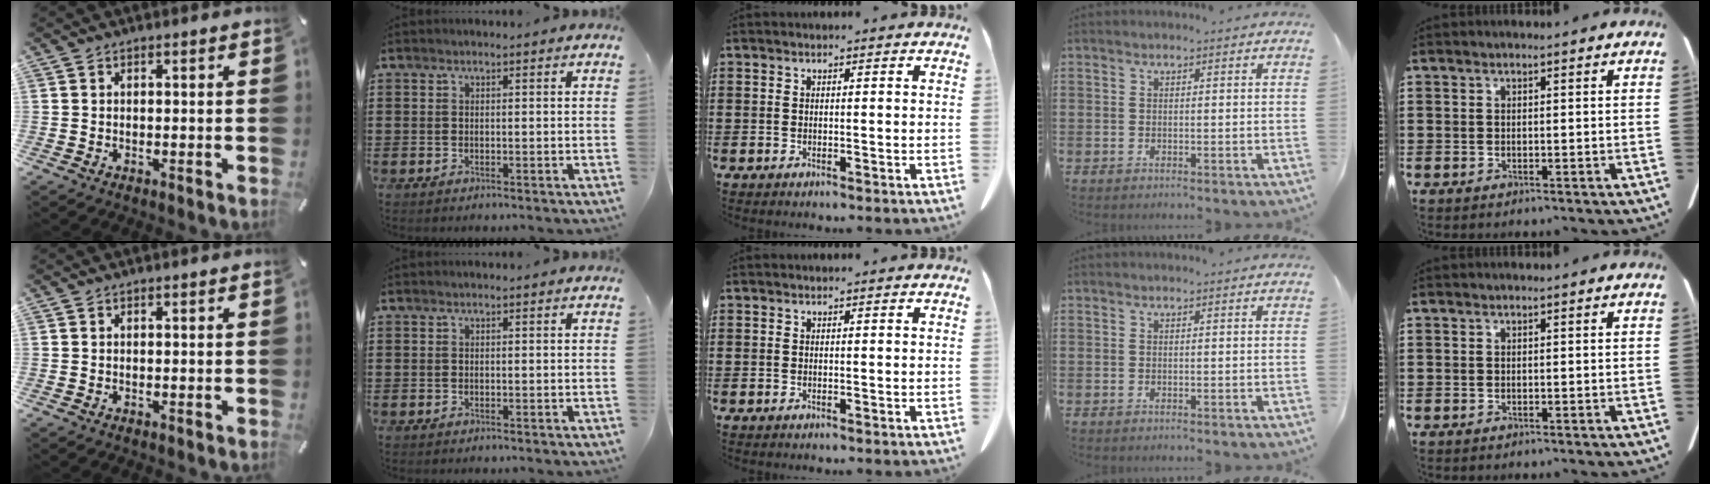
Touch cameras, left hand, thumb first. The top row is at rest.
{}